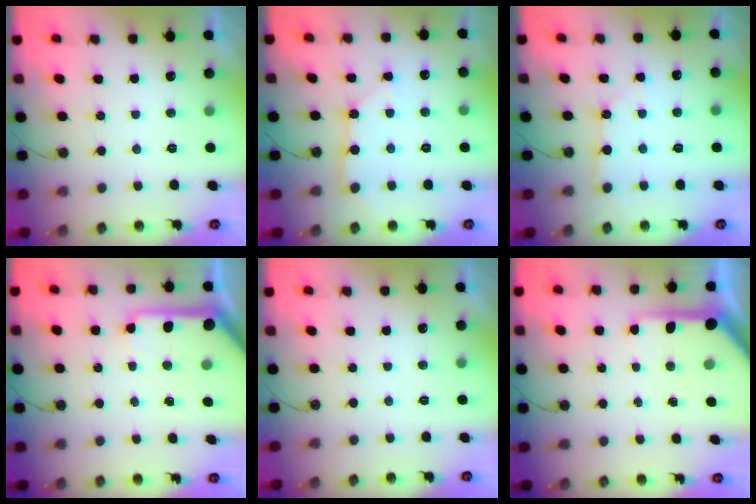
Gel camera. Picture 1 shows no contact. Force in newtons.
{"total": 5.9, "press": 5.9, "slide": 0.5}
{"total": 2.4, "press": 2.3, "slide": 0.3}
{"total": 11.1, "press": 11.0, "slide": 1.3}
{"total": 0.0}
{"total": 9.2, "press": 9.1, "slide": 1.0}